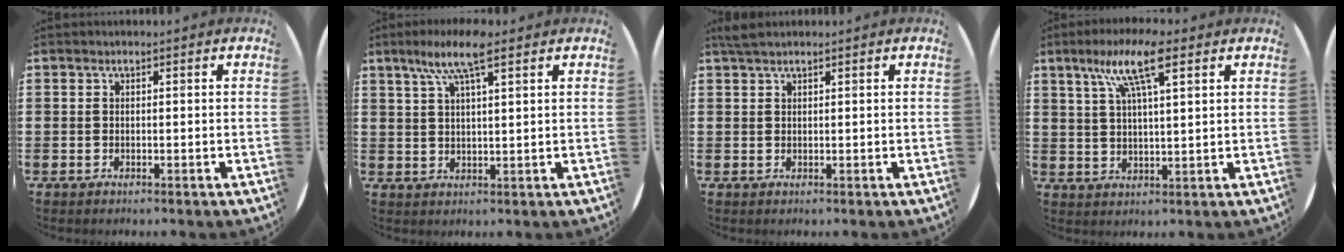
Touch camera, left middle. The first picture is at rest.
{"total": 7.1, "force": [4.6, 1.2, 5.2], "torque": [-0.113, 0.004, 0.080]}
{"total": 1.4, "force": [1.2, 0.1, 0.7], "torque": [-0.015, 0.003, 0.023]}
{"total": 9.3, "force": [5.6, 1.8, 7.1], "torque": [-0.144, 0.002, 0.093]}